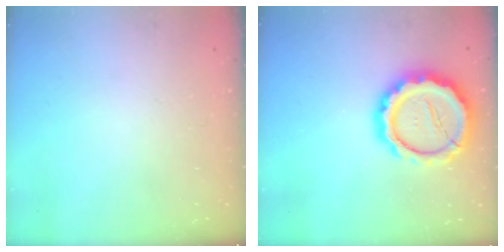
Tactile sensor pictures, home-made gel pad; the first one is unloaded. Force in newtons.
{"total": 17.0, "press": 16.7, "slide": 3.2}